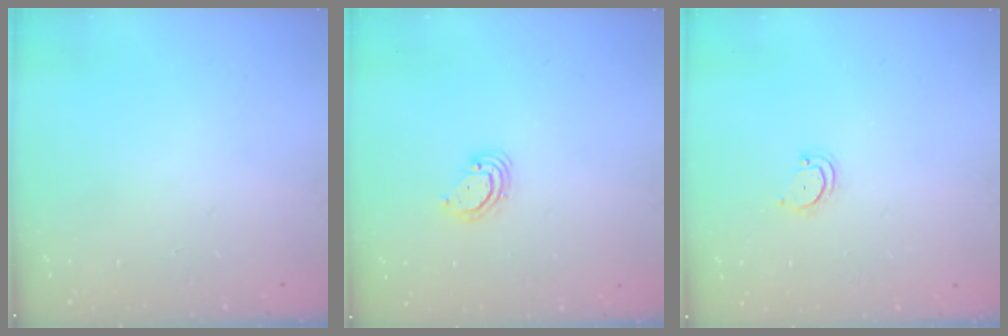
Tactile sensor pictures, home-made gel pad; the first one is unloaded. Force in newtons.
{"total": 3.0, "press": 3.0, "slide": 0.2}
{"total": 2.8, "press": 2.8, "slide": 0.3}